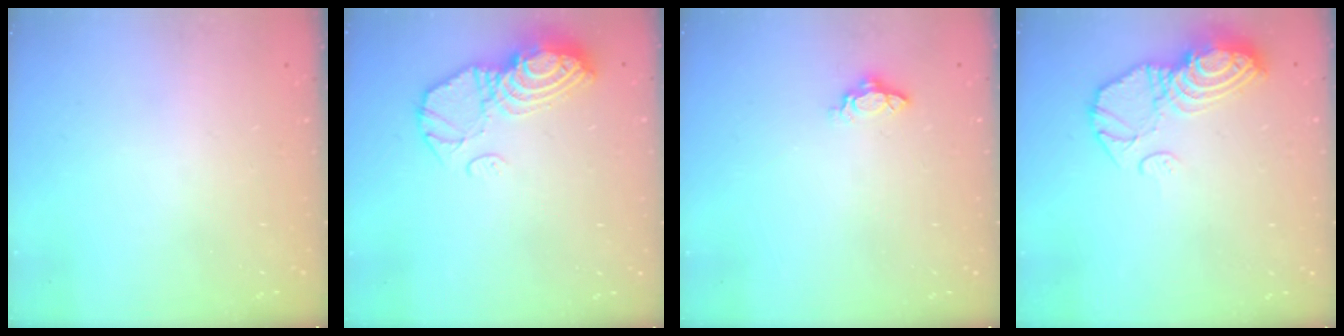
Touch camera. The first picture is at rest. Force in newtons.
{"total": 11.9, "press": 11.8, "slide": 0.9}
{"total": 5.5, "press": 5.4, "slide": 0.6}
{"total": 12.2, "press": 12.1, "slide": 1.4}